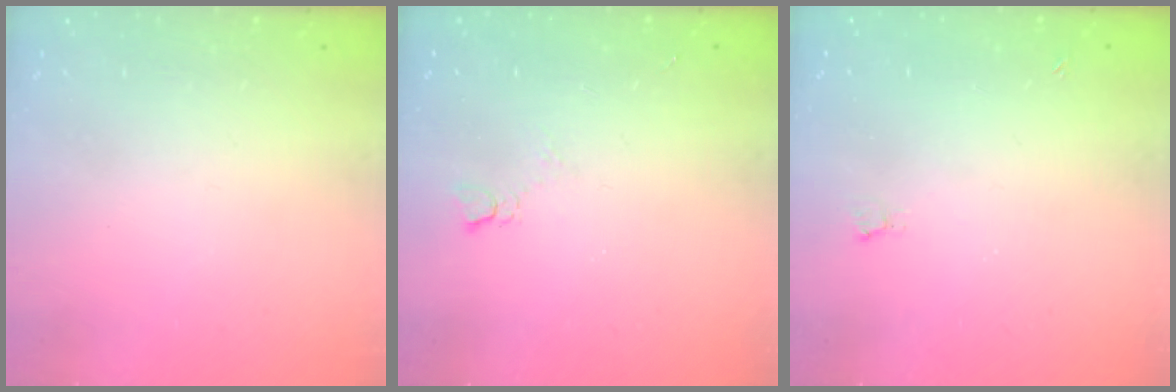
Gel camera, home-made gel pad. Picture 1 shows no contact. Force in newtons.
{"total": 3.1, "press": 3.1, "slide": 0.5}
{"total": 2.4, "press": 2.4, "slide": 0.5}